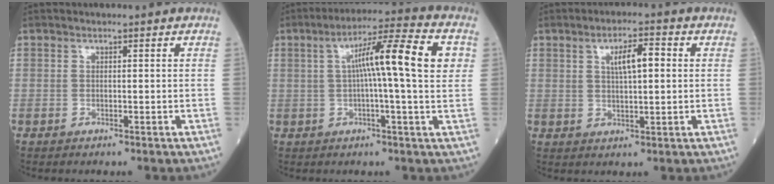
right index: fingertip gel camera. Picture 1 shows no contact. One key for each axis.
{"total": 12.8, "fx": 2.4, "fy": 0.2, "fz": 12.6, "tx": -0.200, "ty": 0.029, "tz": 0.032}
{"total": 5.5, "fx": 1.5, "fy": 1.3, "fz": 5.1, "tx": -0.089, "ty": 0.008, "tz": 0.026}